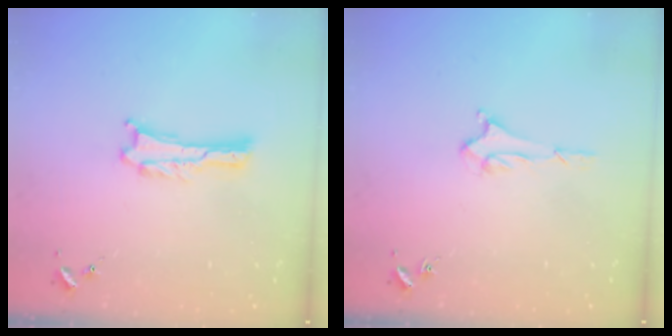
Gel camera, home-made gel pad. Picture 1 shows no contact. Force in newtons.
{"total": 1.5, "press": 1.5, "slide": 0.2}